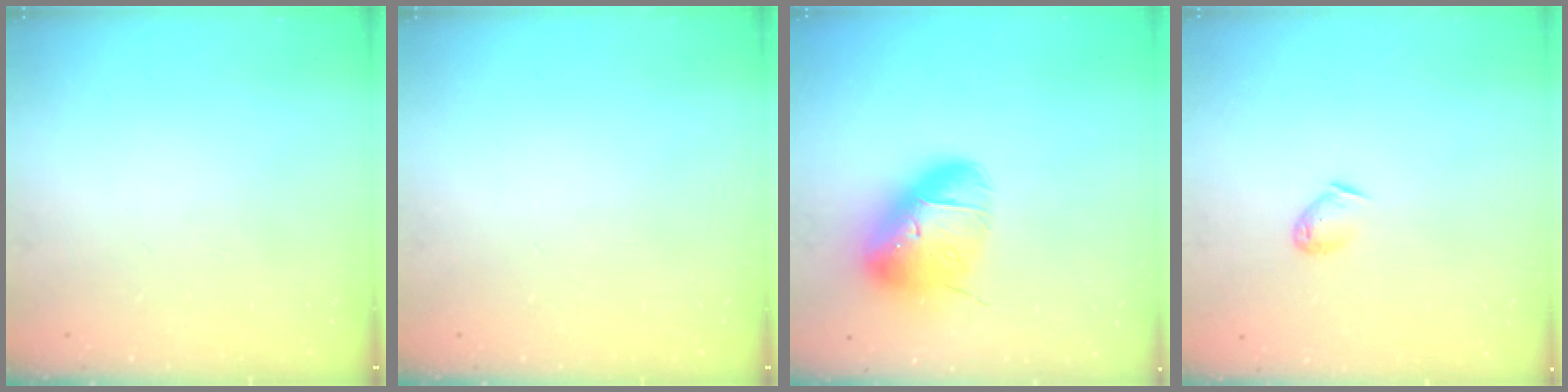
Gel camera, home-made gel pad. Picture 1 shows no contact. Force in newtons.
{"total": 0.0}
{"total": 17.2, "press": 17.0, "slide": 2.8}
{"total": 3.7, "press": 3.7, "slide": 0.7}